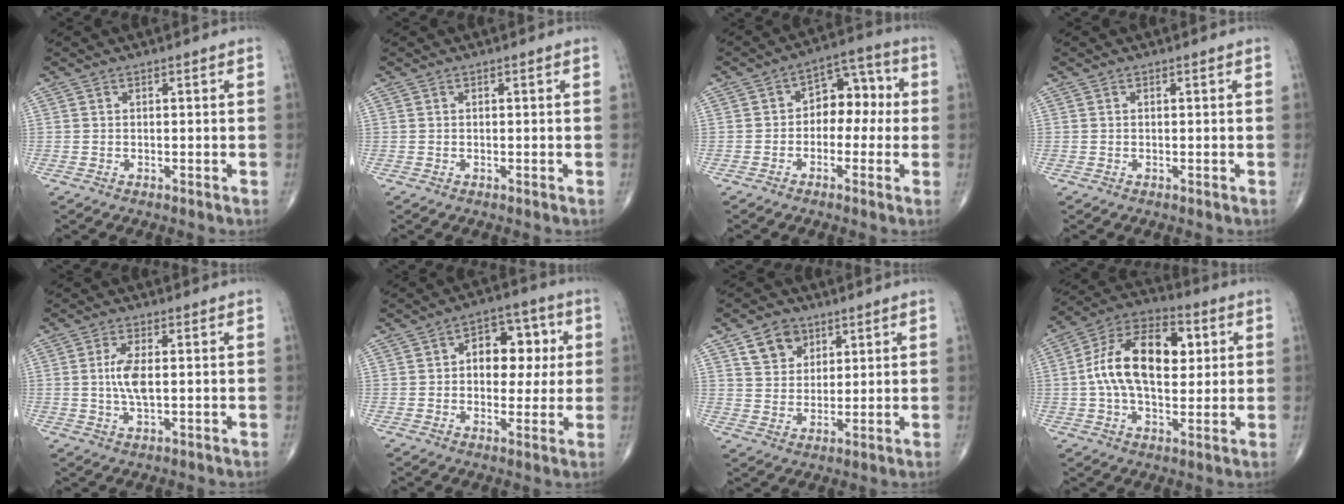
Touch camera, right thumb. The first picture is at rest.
{"total": 0.0}
{"total": 8.7, "force": [-0.3, 6.0, 6.3], "torque": [-0.047, 0.037, -0.019]}
{"total": 0.0}
{"total": 5.3, "force": [0.3, 2.0, 4.9], "torque": [-0.107, -0.004, 0.005]}
{"total": 11.2, "force": [1.7, 7.3, 8.3], "torque": [-0.070, 0.017, 0.020]}
{"total": 7.3, "force": [3.8, 5.5, 2.8], "torque": [-0.023, -0.020, 0.070]}
{"total": 18.0, "force": [2.7, 10.2, 14.5], "torque": [-0.233, 0.019, 0.037]}